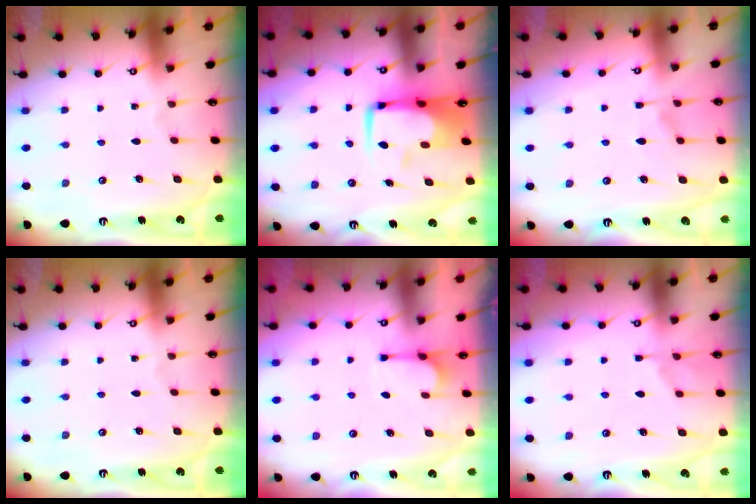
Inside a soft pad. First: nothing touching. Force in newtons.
{"total": 8.3, "press": 8.1, "slide": 1.6}
{"total": 1.4, "press": 0.2, "slide": 1.4}
{"total": 0.0}
{"total": 2.0, "press": 1.7, "slide": 1.1}
{"total": 1.7, "press": 1.4, "slide": 0.9}